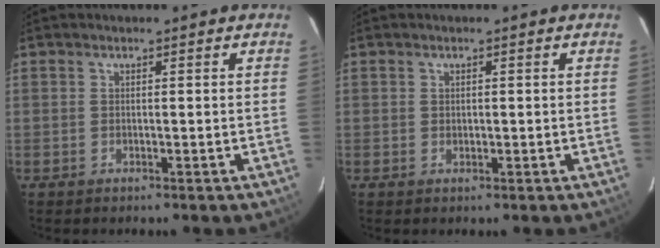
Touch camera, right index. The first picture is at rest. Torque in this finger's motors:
{"motor_torque": [-0.23, 0.16, -0.05, 0.00]}